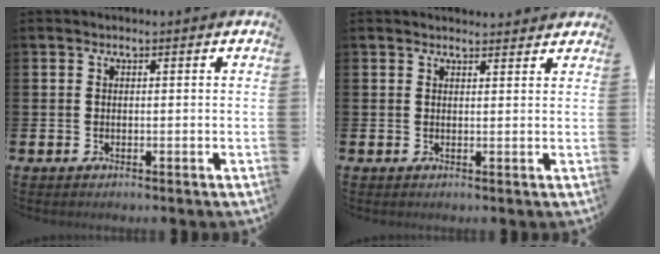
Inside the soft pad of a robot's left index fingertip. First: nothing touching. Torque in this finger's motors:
{"motor_torque": [1.07, -1.07, 0.23, 0.06]}